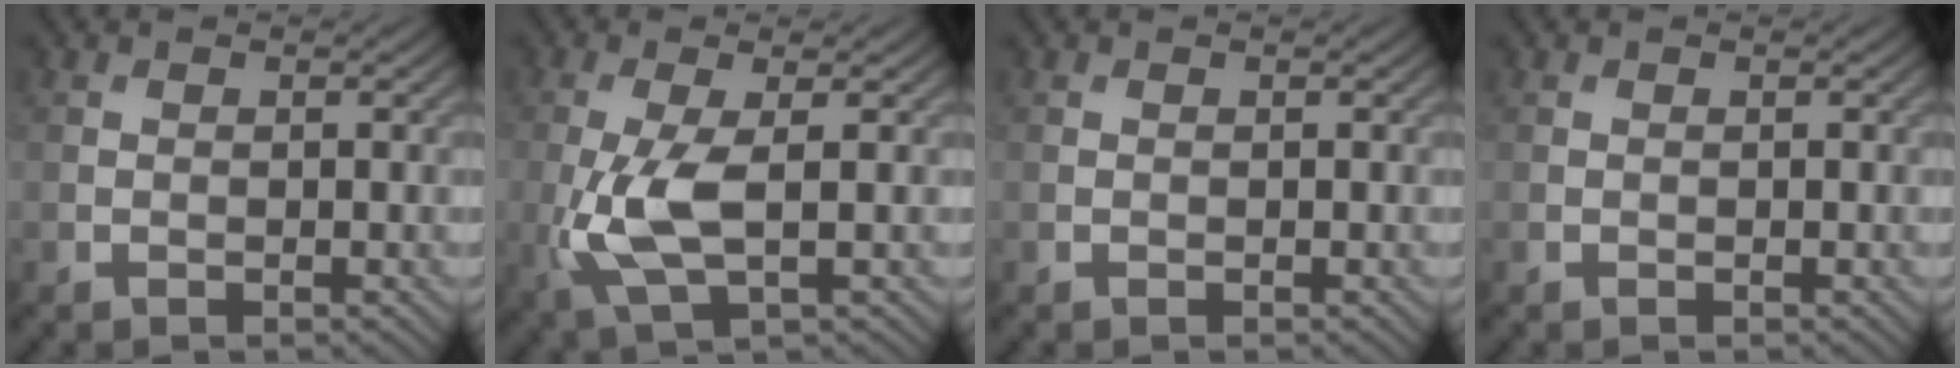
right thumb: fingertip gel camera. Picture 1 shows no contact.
{"total": 6.3, "force": [-0.6, 2.1, 5.9], "torque": [-0.145, -0.006, -0.011]}
{"total": 0.0}
{"total": 0.0}